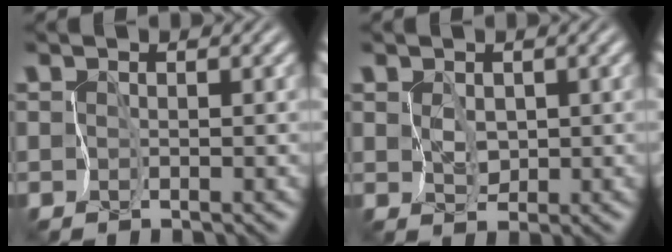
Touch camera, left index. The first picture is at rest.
{"total": 0.8, "force": [0.2, 0.7, 0.4], "torque": [-0.012, -0.004, 0.008]}